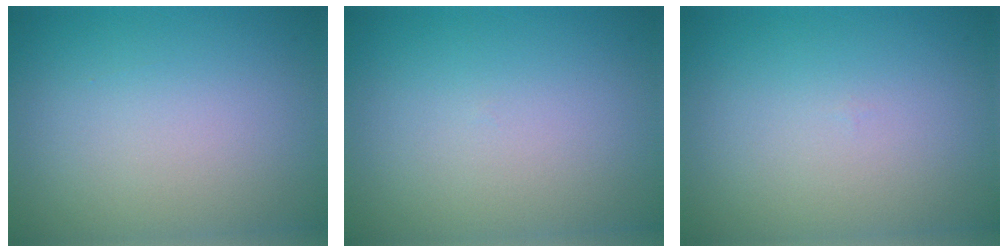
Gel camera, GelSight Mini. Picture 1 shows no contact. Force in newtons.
{"total": 0.0}
{"total": 0.0}